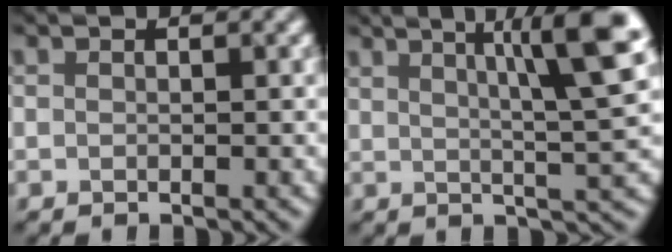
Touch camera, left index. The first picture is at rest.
{"total": 7.5, "force": [3.0, 0.8, 6.8], "torque": [-0.101, 0.020, 0.069]}